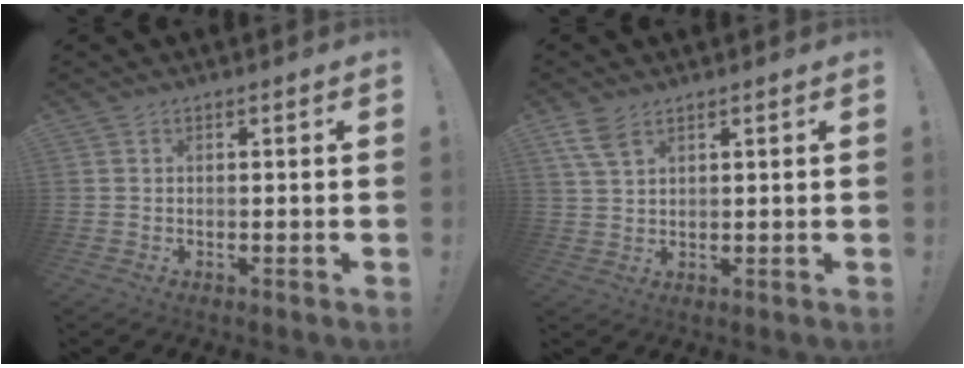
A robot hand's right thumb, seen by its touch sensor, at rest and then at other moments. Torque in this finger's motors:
{"motor_torque": [0.01, 0.02, 0.03, 0.10, 0.01]}